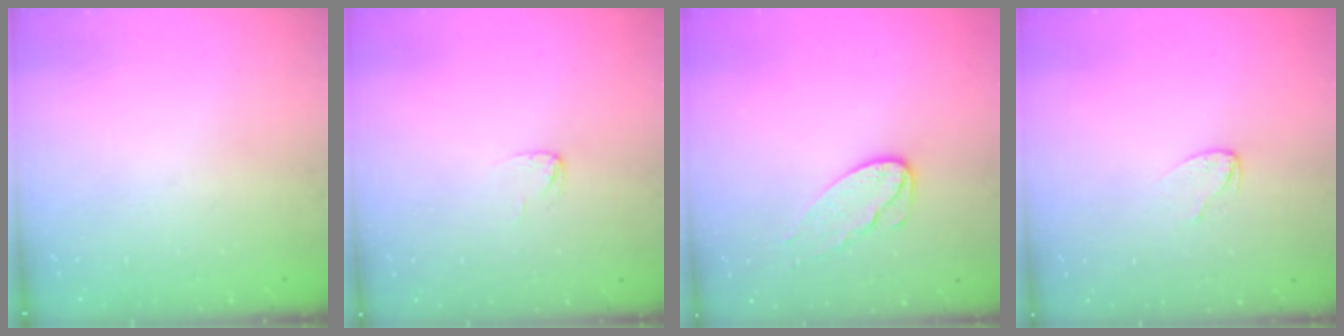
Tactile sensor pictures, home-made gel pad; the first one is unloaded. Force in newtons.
{"total": 3.1, "press": 3.1, "slide": 0.2}
{"total": 8.1, "press": 8.1, "slide": 0.5}
{"total": 3.0, "press": 3.0, "slide": 0.3}